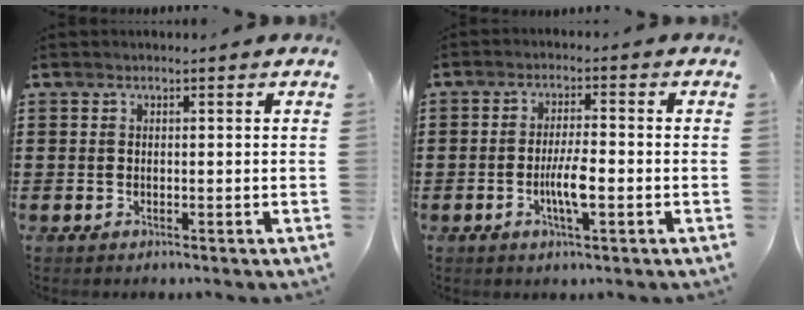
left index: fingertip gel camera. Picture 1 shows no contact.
{"total": 5.0, "force": [-1.3, 1.0, 4.7], "torque": [-0.086, 0.002, -0.025]}